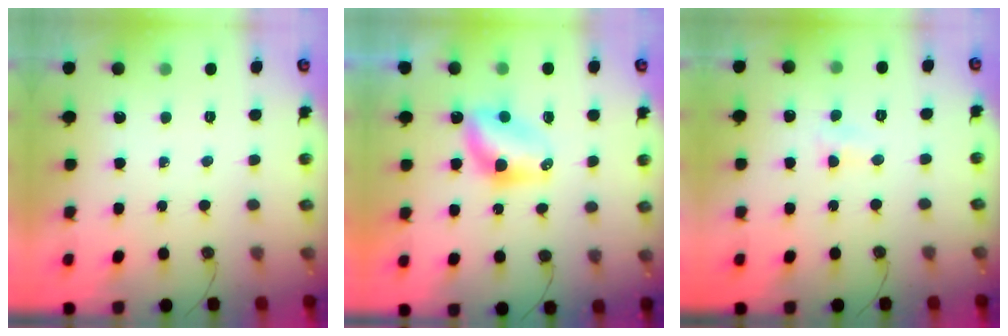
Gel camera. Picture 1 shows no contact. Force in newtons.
{"total": 6.9, "press": 6.9, "slide": 0.4}
{"total": 4.1, "press": 4.0, "slide": 0.8}